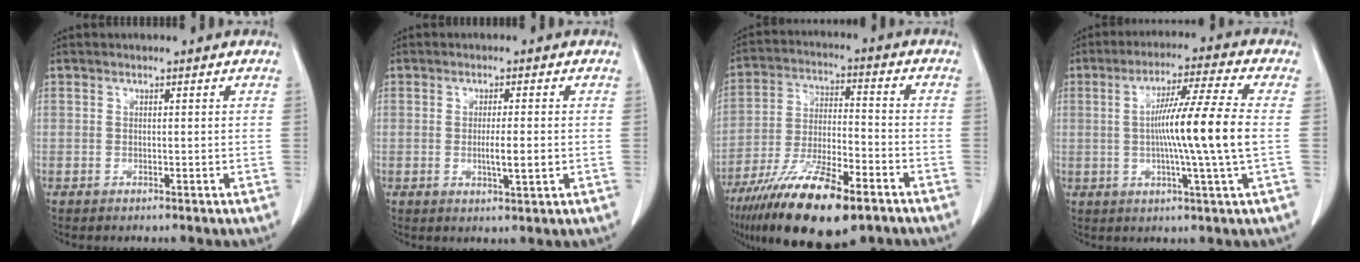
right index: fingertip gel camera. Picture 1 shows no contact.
{"total": 4.0, "force": [-0.6, 0.4, 3.9], "torque": [-0.069, -0.005, -0.008]}
{"total": 18.5, "force": [-12.0, 4.4, 13.4], "torque": [-0.247, -0.031, -0.213]}
{"total": 12.3, "force": [-0.3, -1.5, 12.2], "torque": [-0.212, -0.003, -0.009]}